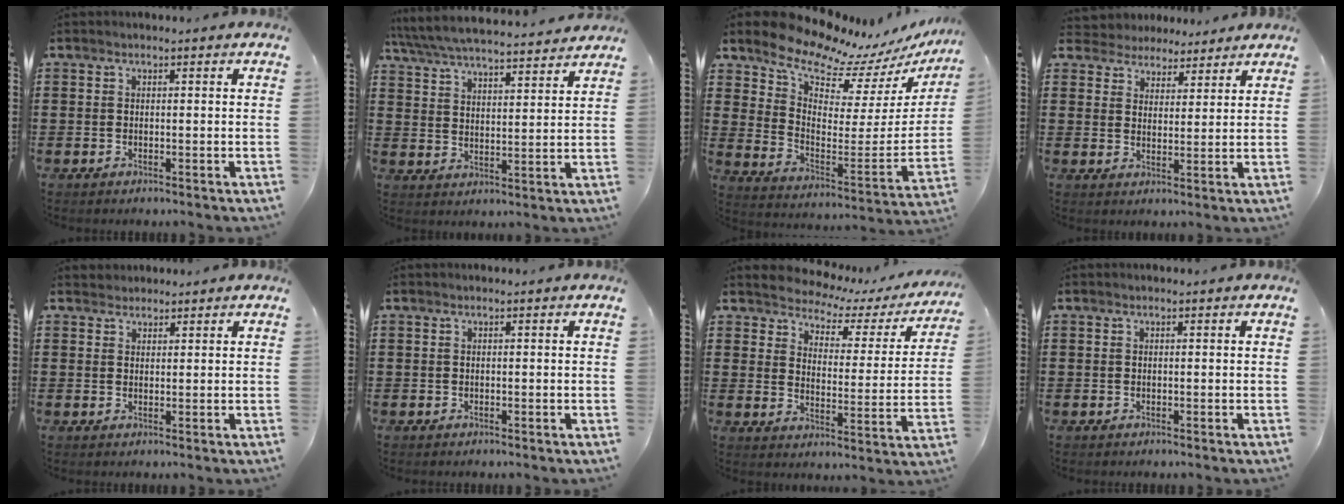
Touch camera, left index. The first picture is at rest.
{"total": 5.7, "force": [5.5, 0.2, 1.3], "torque": [-0.051, -0.036, 0.094]}
{"total": 9.6, "force": [9.3, 2.0, 1.2], "torque": [-0.050, -0.096, 0.154]}
{"total": 3.9, "force": [3.5, 1.6, -0.3], "torque": [-0.016, -0.009, 0.064]}
{"total": 1.6, "force": [1.4, 0.7, -0.2], "torque": [-0.001, 0.005, 0.030]}
{"total": 0.0}
{"total": 3.1, "force": [2.8, 1.0, 0.5], "torque": [-0.034, -0.024, 0.039]}
{"total": 0.0}